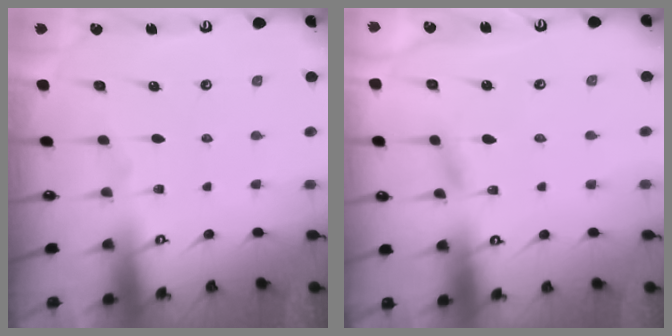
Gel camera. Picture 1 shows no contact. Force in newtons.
{"total": 1.1, "press": 1.1, "slide": 0.1}